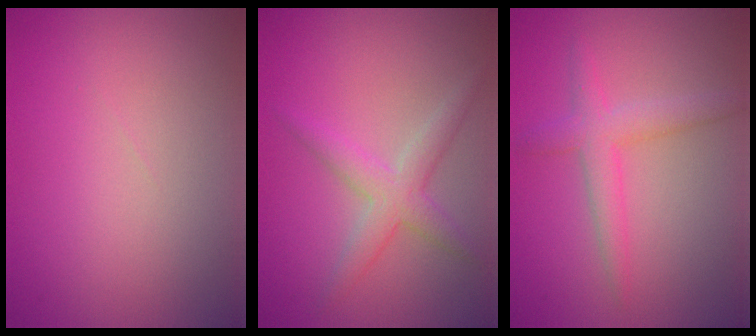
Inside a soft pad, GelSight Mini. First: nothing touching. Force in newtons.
{"total": 3.1, "press": 3.1, "slide": 0.1}
{"total": 2.9, "press": 2.9, "slide": 0.1}